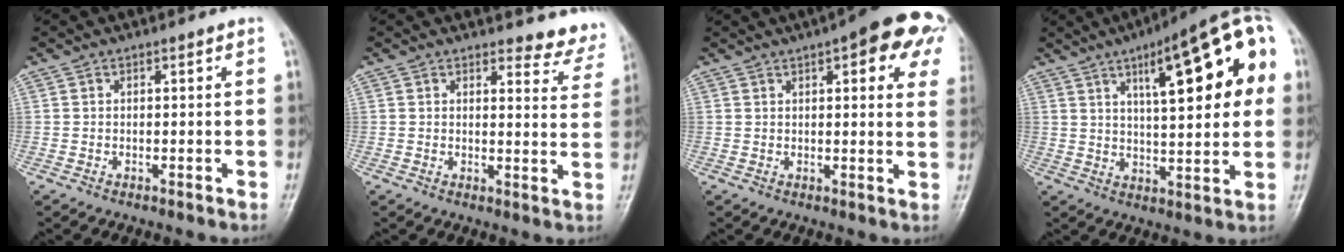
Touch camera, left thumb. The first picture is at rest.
{"total": 7.1, "force": [6.8, 2.1, 0.1], "torque": [0.035, -0.057, 0.054]}
{"total": 15.8, "force": [7.4, 5.1, 13.0], "torque": [-0.138, -0.005, 0.079]}
{"total": 19.9, "force": [6.7, 5.8, 17.9], "torque": [-0.220, 0.002, 0.088]}